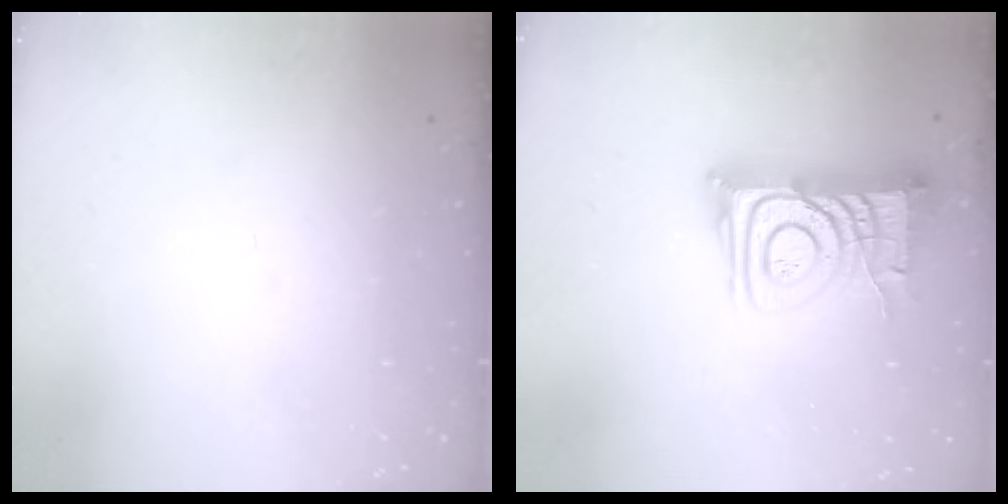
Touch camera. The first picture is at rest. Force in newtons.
{"total": 14.3, "press": 14.2, "slide": 1.6}